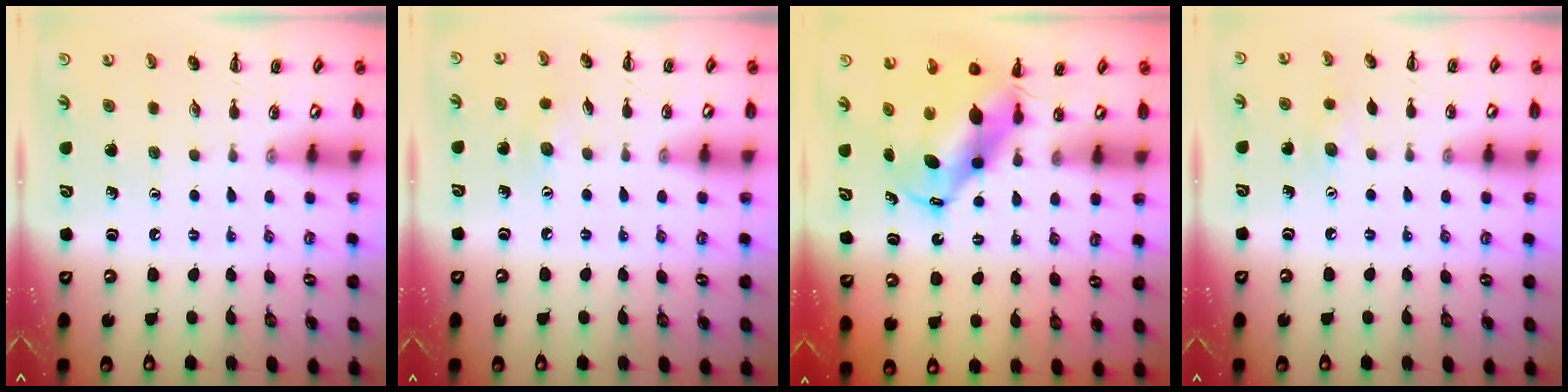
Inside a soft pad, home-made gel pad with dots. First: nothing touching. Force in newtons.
{"total": 5.6, "press": 5.5, "slide": 1.1}
{"total": 6.7, "press": 6.4, "slide": 2.1}
{"total": 5.8, "press": 5.7, "slide": 1.3}